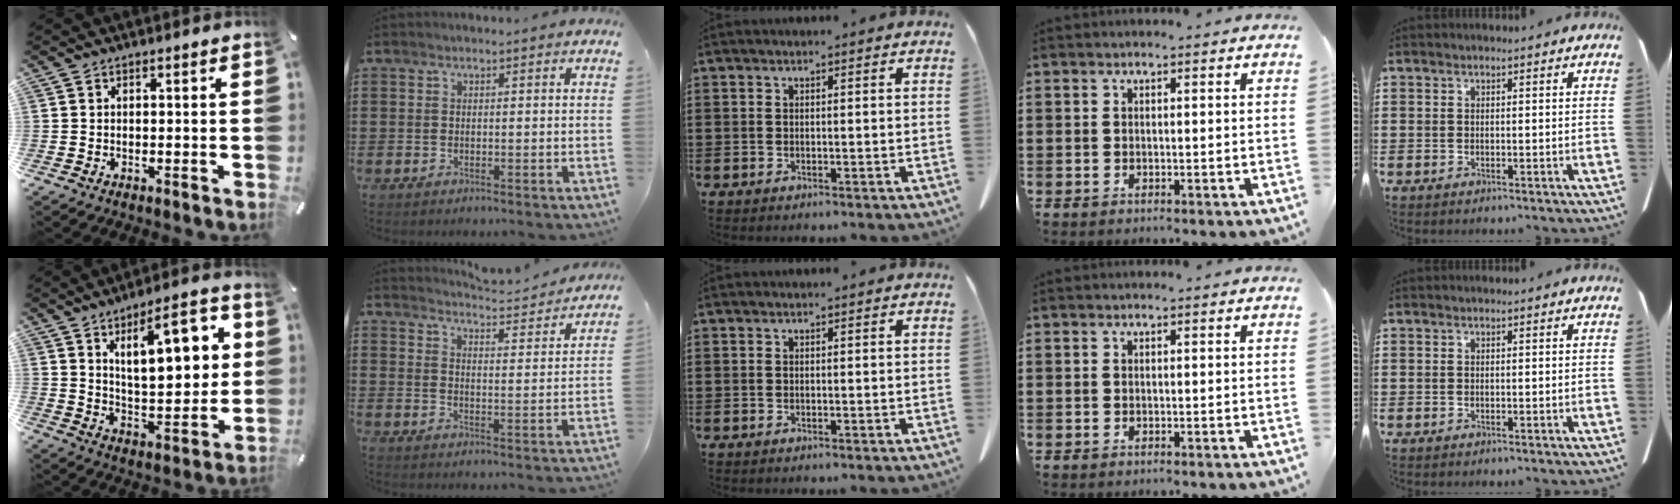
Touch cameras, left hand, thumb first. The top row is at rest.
{"thumb": {"total": 17.1, "force": [7.3, 7.6, 13.5], "torque": [-0.187, -0.020, 0.112]}, "index": {"total": 4.0, "force": [4.0, -0.4, 0.3], "torque": [-0.018, -0.034, 0.066]}}